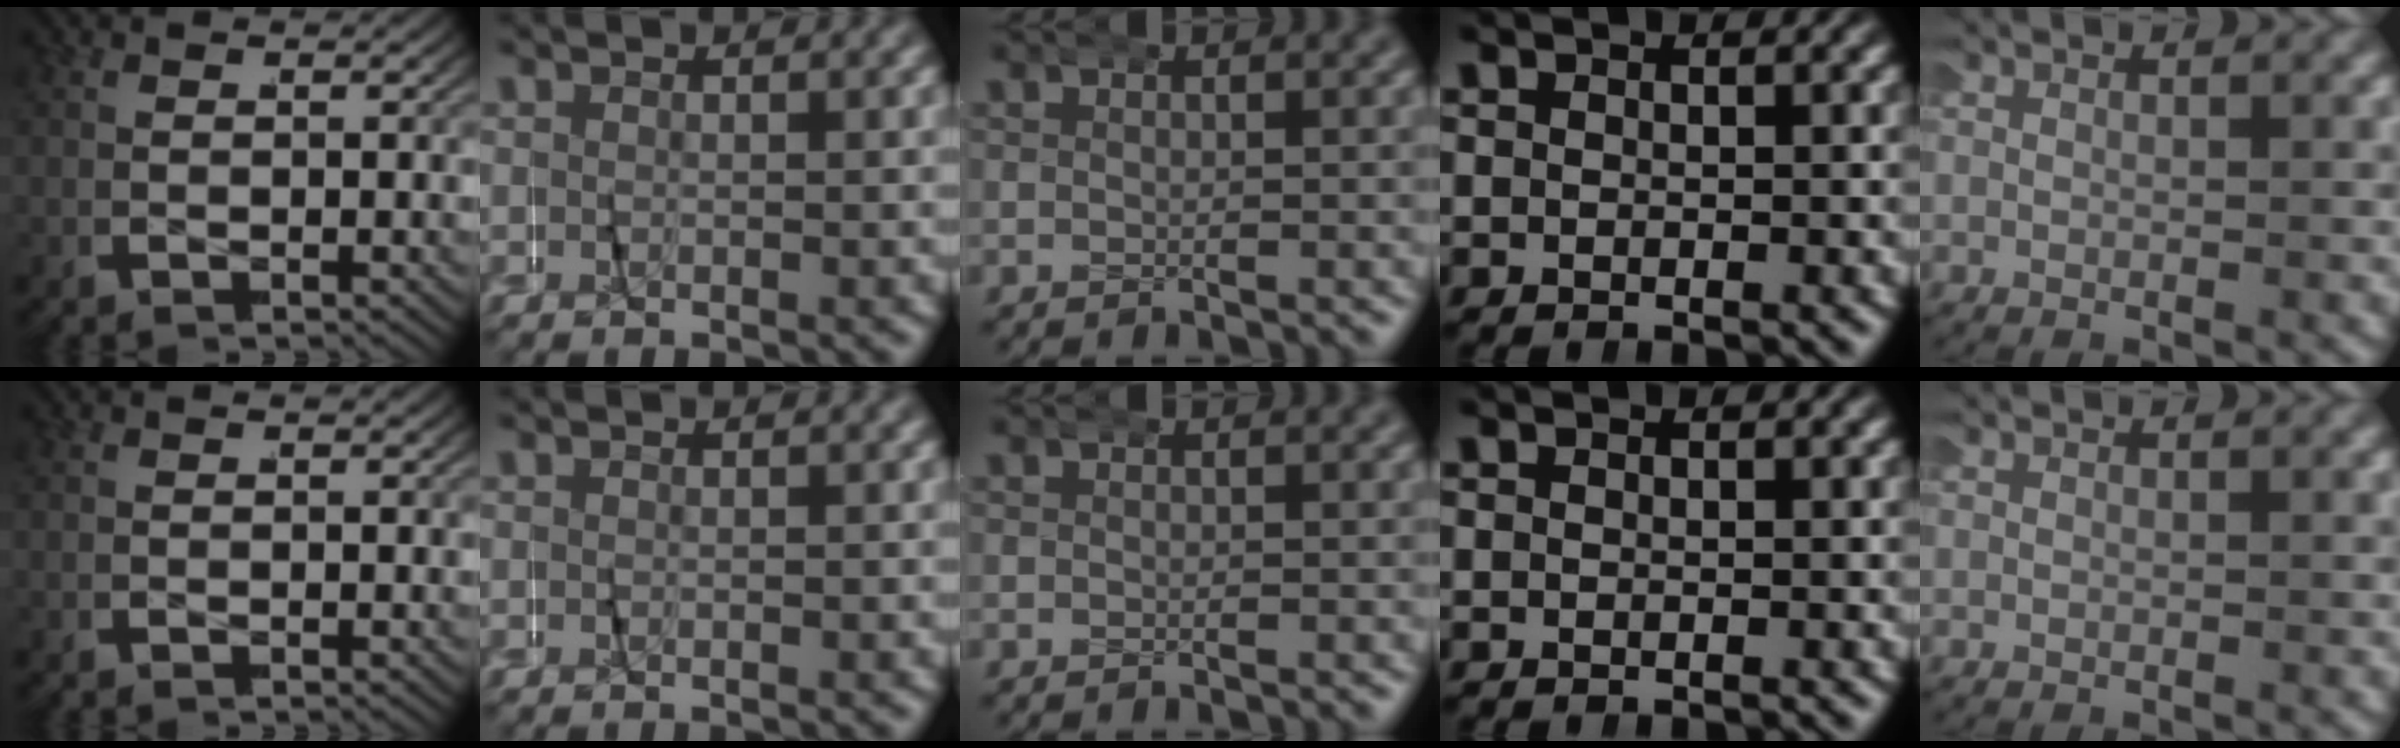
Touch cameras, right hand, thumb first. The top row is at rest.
{}